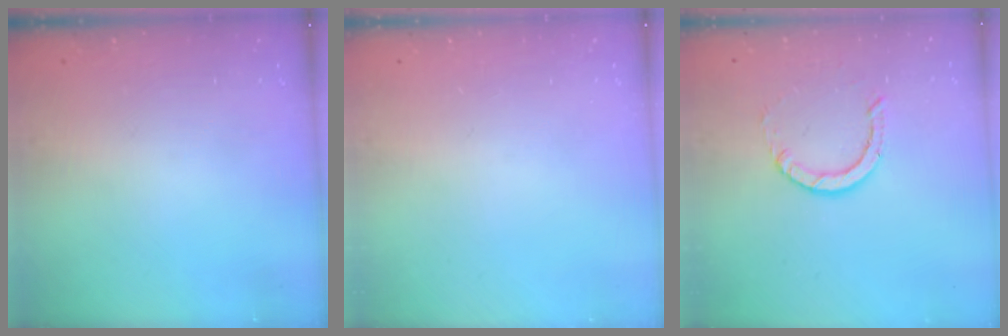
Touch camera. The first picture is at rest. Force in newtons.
{"total": 0.0}
{"total": 2.9, "press": 2.9, "slide": 0.2}